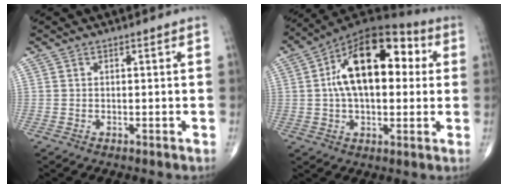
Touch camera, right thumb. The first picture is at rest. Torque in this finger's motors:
{"motor_torque": [-0.14, 2.78, 1.32, -0.48, 0.18]}